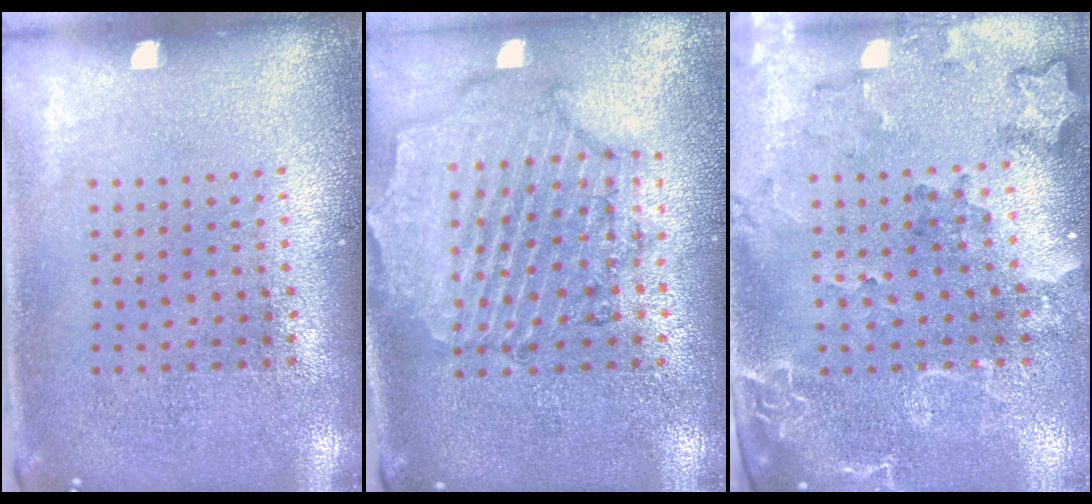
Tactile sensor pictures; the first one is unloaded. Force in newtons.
{"total": 1.6, "press": 1.6, "slide": 0.4}
{"total": 2.1, "press": 1.9, "slide": 0.9}